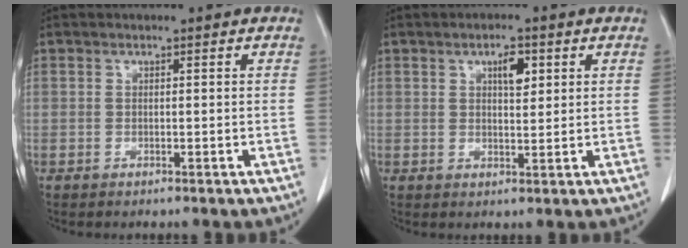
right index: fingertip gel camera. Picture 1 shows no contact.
{"total": 3.5, "force": [1.5, 1.3, 2.9], "torque": [-0.047, 0.000, 0.025]}